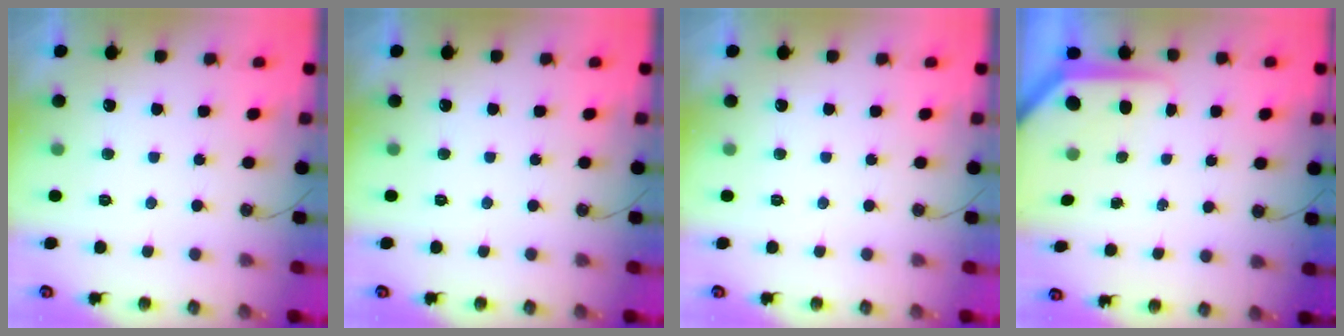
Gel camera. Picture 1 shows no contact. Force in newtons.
{"total": 0.0}
{"total": 0.0}
{"total": 5.7, "press": 5.6, "slide": 0.4}